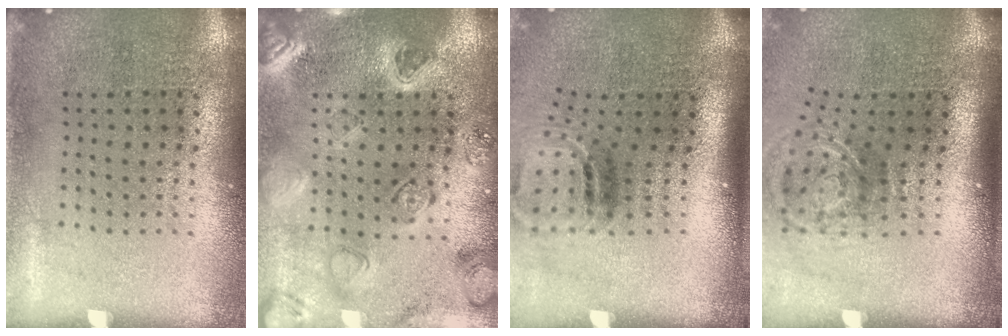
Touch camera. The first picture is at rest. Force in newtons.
{"total": 2.1, "press": 2.1, "slide": 0.2}
{"total": 1.9, "press": 1.2, "slide": 1.5}
{"total": 2.1, "press": 1.2, "slide": 1.7}